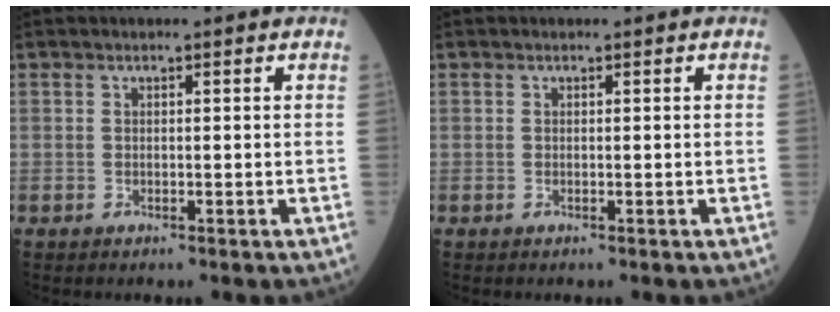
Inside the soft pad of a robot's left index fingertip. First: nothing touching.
{"total": 0.0}